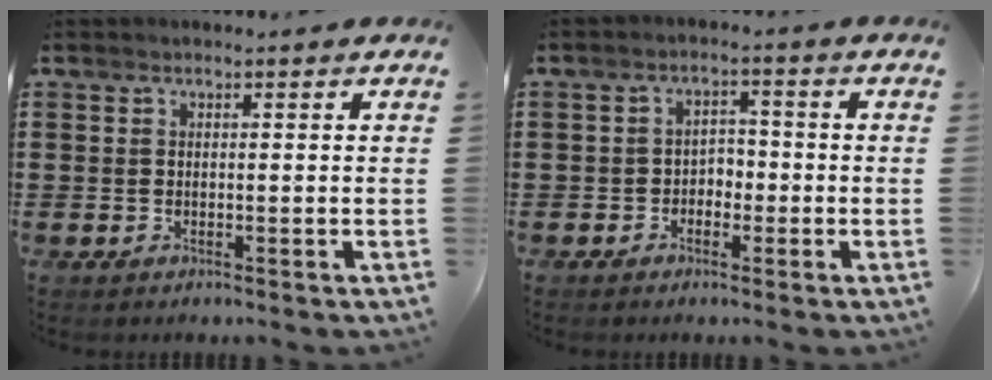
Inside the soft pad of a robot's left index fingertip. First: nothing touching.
{"total": 2.4, "force": [-1.5, 1.7, 0.9], "torque": [-0.023, 0.007, -0.035]}